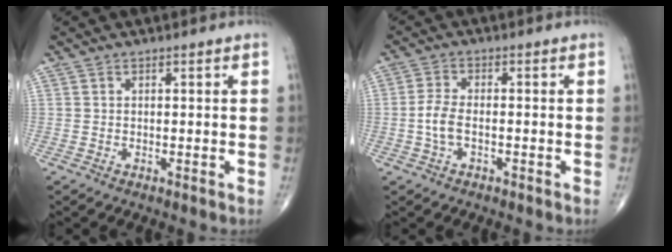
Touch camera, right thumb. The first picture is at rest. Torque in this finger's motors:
{"motor_torque": [-0.17, 0.24, 0.61, 0.09, 0.16]}